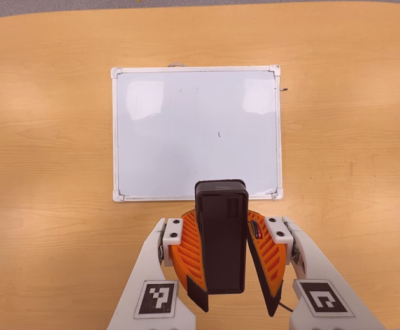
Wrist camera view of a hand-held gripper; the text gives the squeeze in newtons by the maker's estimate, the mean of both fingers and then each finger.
{"total": 10.2, "left": 10.3, "right": 10.1}